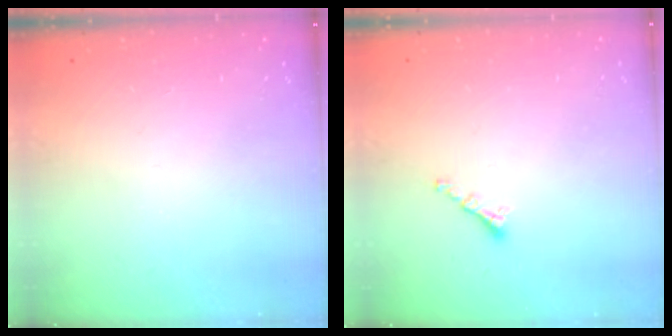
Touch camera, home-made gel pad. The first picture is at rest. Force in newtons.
{"total": 1.3, "press": 1.2, "slide": 0.5}